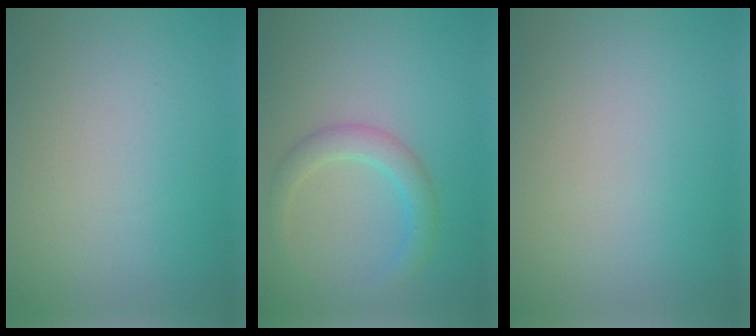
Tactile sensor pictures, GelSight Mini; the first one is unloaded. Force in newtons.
{"total": 2.7, "press": 2.7, "slide": 0.2}
{"total": 0.0}